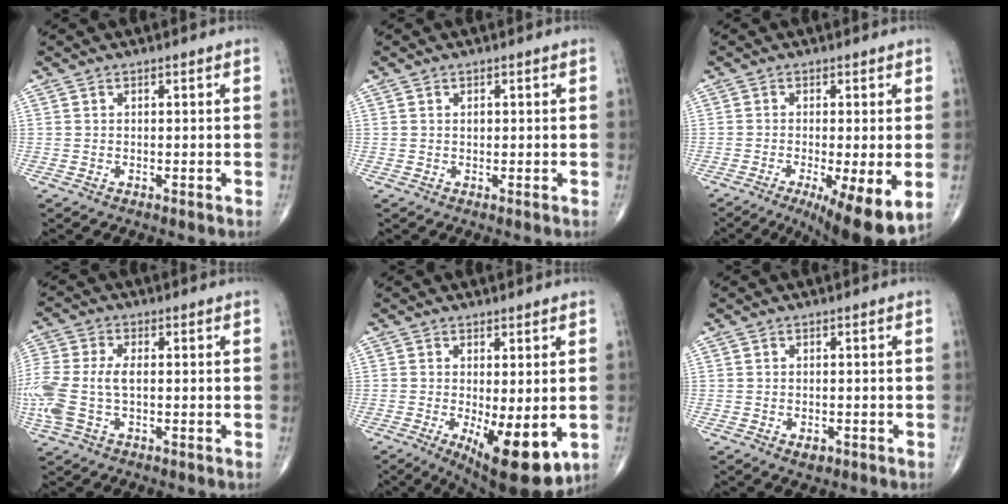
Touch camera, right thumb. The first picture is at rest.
{"total": 0.7, "force": [0.1, 0.5, 0.4], "torque": [-0.005, 0.000, 0.002]}
{"total": 12.1, "force": [-4.1, 2.8, 11.0], "torque": [-0.155, -0.022, -0.058]}
{"total": 12.4, "force": [-1.1, 7.0, 10.1], "torque": [-0.276, 0.010, -0.017]}
{"total": 12.3, "force": [-3.2, 4.2, 11.1], "torque": [-0.154, -0.026, -0.034]}
{"total": 1.9, "force": [-0.8, 1.1, 1.2], "torque": [-0.013, 0.001, -0.009]}